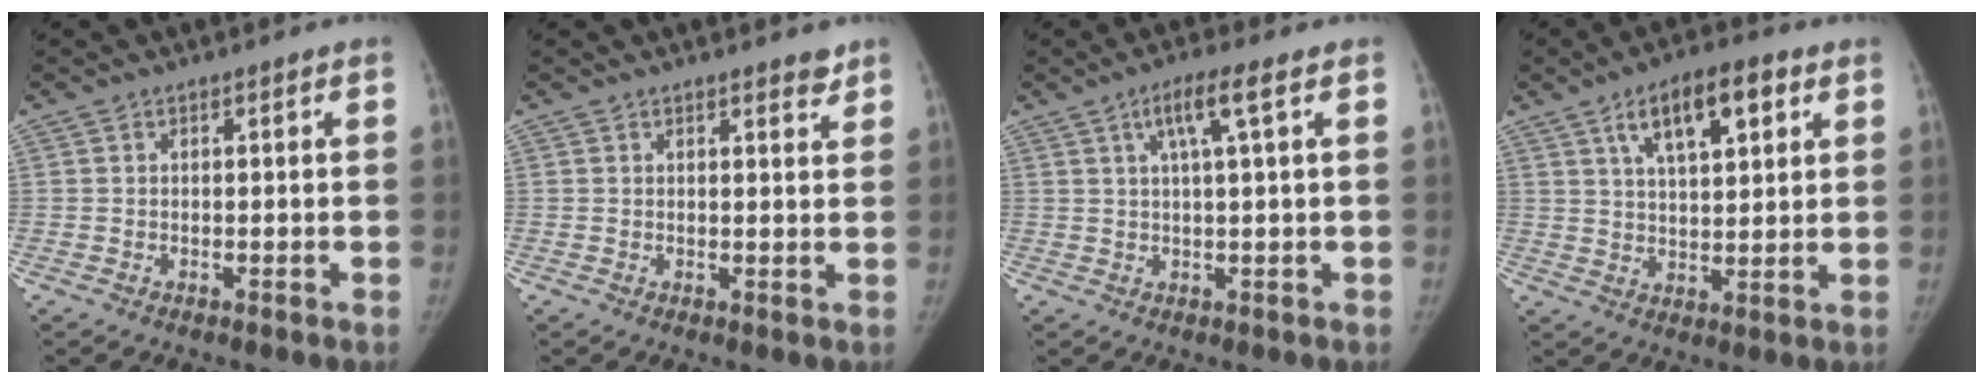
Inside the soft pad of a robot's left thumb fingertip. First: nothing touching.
{"total": 2.4, "force": [1.9, 0.7, 1.1], "torque": [-0.005, -0.013, 0.024]}
{"total": 5.3, "force": [2.1, 0.1, 4.9], "torque": [-0.098, 0.004, 0.041]}
{"total": 11.4, "force": [5.2, 4.7, 8.9], "torque": [-0.122, -0.010, 0.085]}